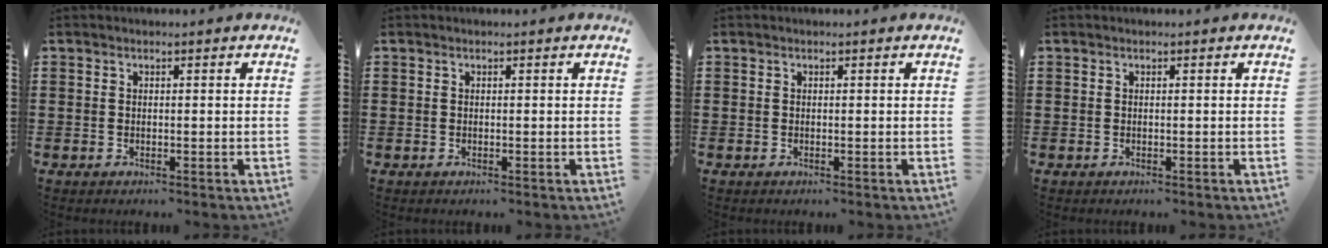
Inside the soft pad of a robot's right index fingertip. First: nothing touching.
{"total": 0.0}
{"total": 0.0}
{"total": 0.0}